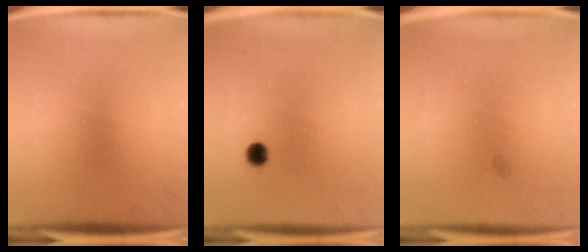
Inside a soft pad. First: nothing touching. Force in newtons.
{"total": 1.9}
{"total": 0.6}